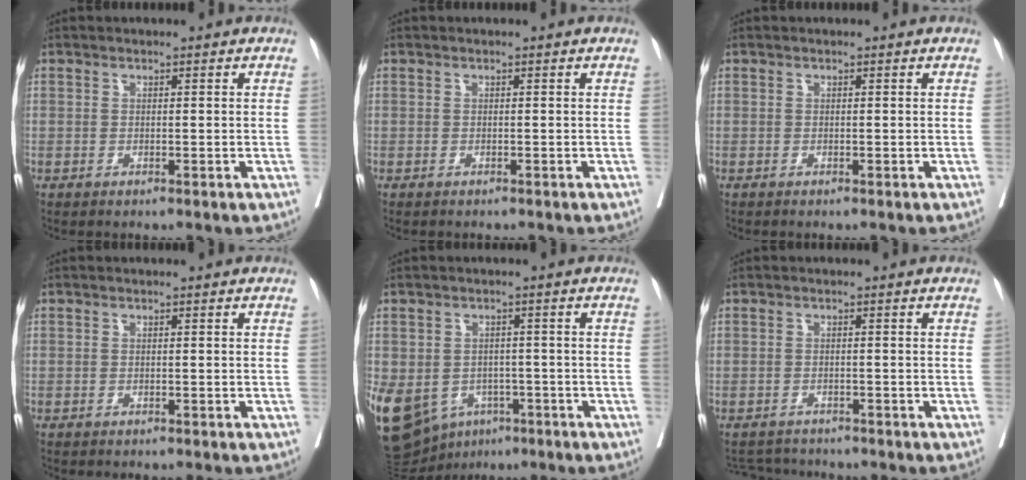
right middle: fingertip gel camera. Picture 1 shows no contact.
{"total": 1.3, "force": [-1.2, 0.3, 0.4], "torque": [-0.010, -0.003, -0.016]}
{"total": 0.0}
{"total": 2.3, "force": [-2.1, 0.5, 0.9], "torque": [-0.016, -0.004, -0.024]}
{"total": 22.3, "force": [-9.2, 17.5, 10.3], "torque": [-0.324, -0.012, -0.125]}
{"total": 4.1, "force": [-4.1, 0.6, -0.1], "torque": [0.003, -0.007, -0.067]}